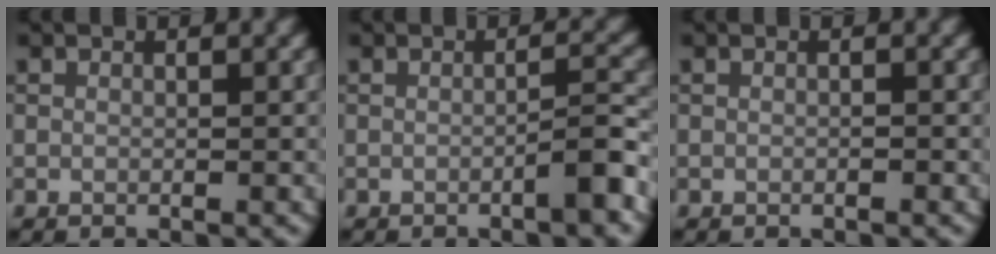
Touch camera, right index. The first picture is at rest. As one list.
[{"total": 2.6, "force": [-1.3, 0.3, 2.3], "torque": [-0.030, 0.015, -0.024]}, {"total": 0.0}]